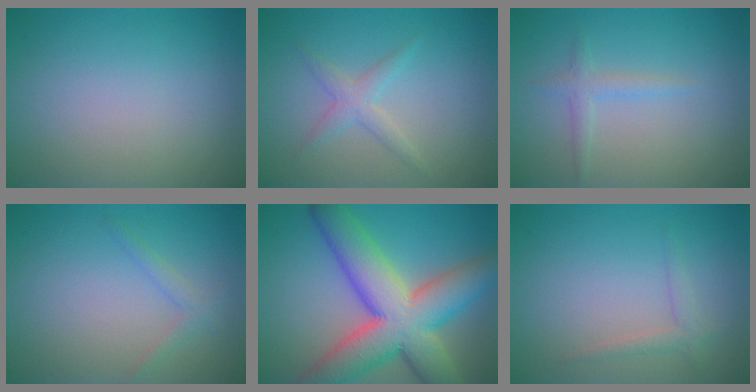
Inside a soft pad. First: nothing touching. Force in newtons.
{"total": 1.8, "press": 1.8, "slide": 0.1}
{"total": 1.4, "press": 1.4, "slide": 0.1}
{"total": 1.3, "press": 1.3, "slide": 0.1}
{"total": 12.4, "press": 12.3, "slide": 0.7}
{"total": 1.4, "press": 1.4, "slide": 0.1}